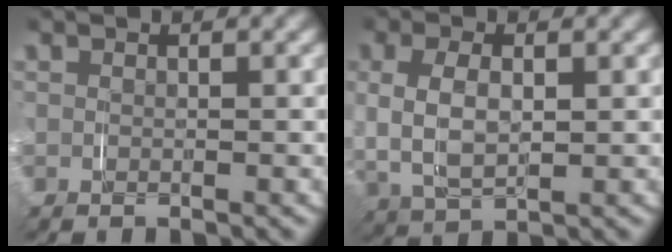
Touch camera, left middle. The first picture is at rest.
{"total": 5.7, "force": [0.5, 3.8, 4.1], "torque": [-0.102, -0.002, 0.015]}